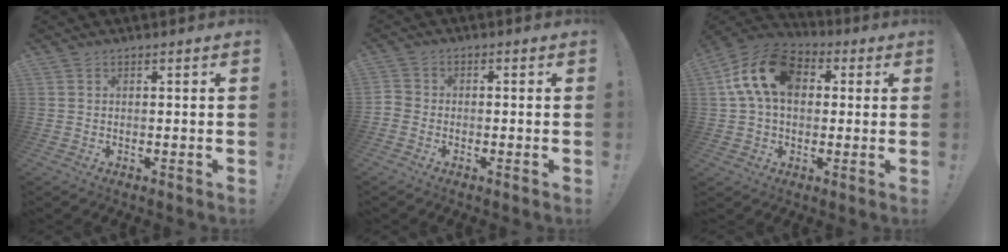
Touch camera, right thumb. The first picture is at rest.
{"total": 2.3, "force": [-1.6, 1.5, 0.8], "torque": [-0.017, 0.005, -0.033]}
{"total": 16.7, "force": [3.8, 11.3, 11.7], "torque": [-0.210, 0.016, 0.070]}